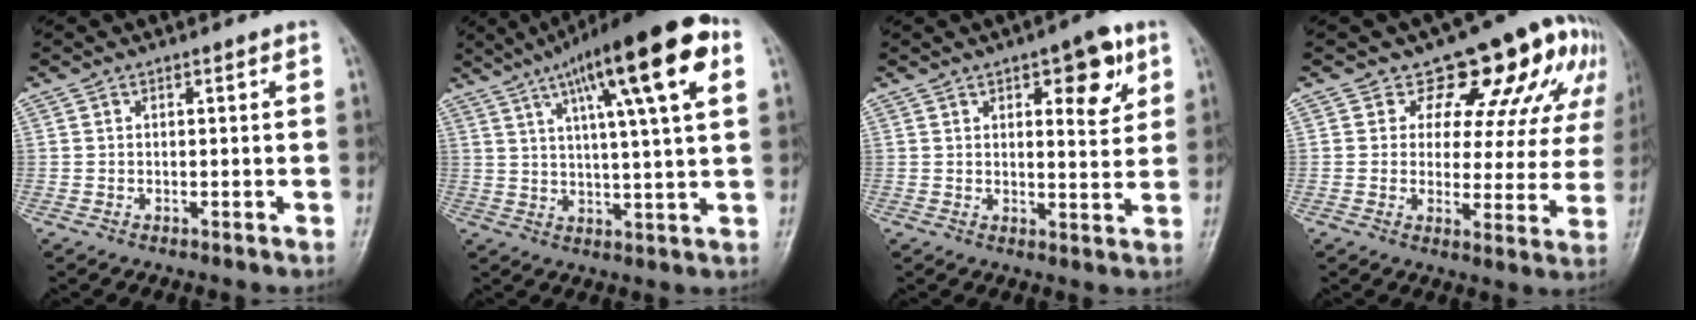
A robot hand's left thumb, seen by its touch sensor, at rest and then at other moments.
{"total": 19.5, "force": [8.6, 3.7, 17.1], "torque": [-0.256, 0.006, 0.129]}
{"total": 8.5, "force": [4.1, 3.4, 6.6], "torque": [-0.061, -0.018, 0.051]}
{"total": 14.5, "force": [9.8, 7.5, 7.6], "torque": [-0.040, -0.052, 0.104]}